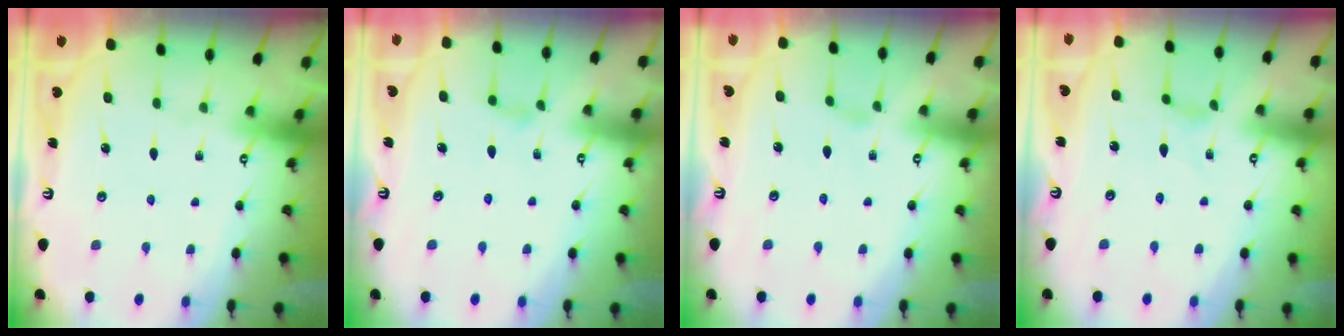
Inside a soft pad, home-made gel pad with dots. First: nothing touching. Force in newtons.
{"total": 2.9, "press": 2.9, "slide": 0.5}
{"total": 1.6, "press": 1.5, "slide": 0.5}
{"total": 0.7, "press": 0.6, "slide": 0.2}